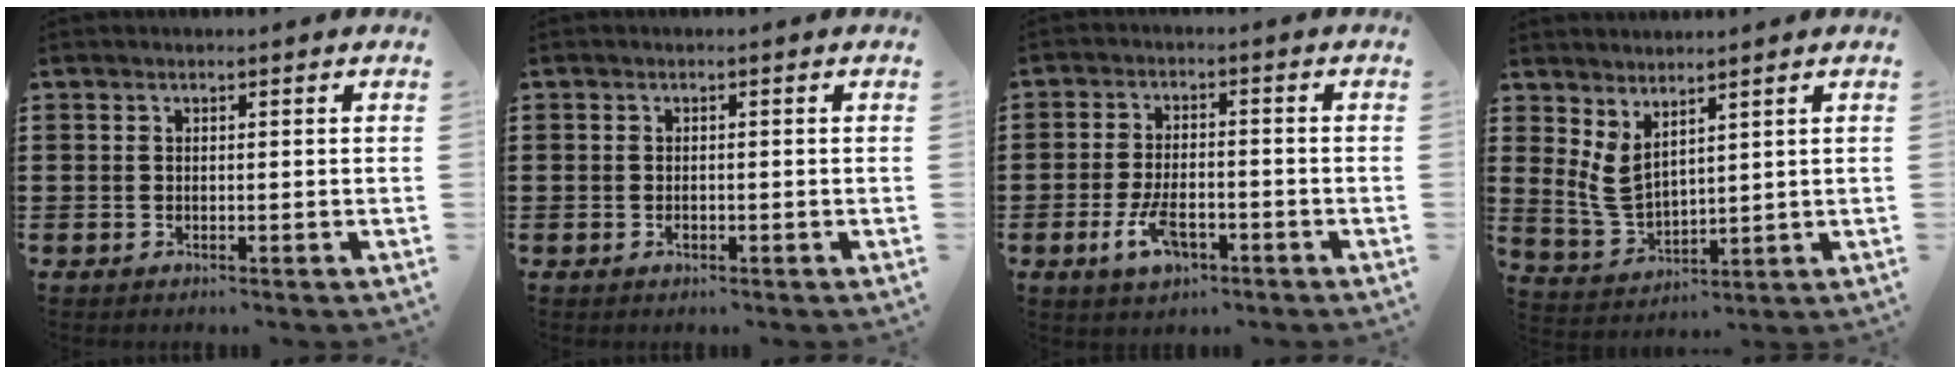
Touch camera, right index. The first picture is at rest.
{"total": 0.7, "force": [-0.5, 0.5, 0.3], "torque": [-0.005, -0.002, -0.009]}
{"total": 6.1, "force": [-2.8, 2.8, 4.6], "torque": [-0.101, 0.000, -0.054]}
{"total": 4.2, "force": [2.7, 2.0, 2.5], "torque": [-0.075, -0.012, 0.049]}